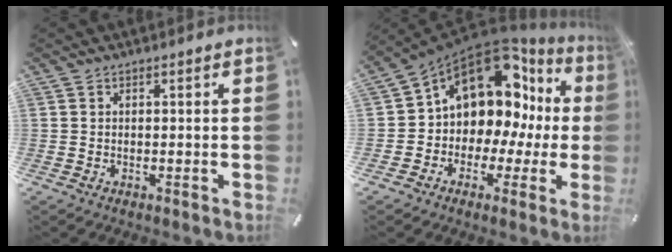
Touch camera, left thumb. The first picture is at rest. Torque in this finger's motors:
{"motor_torque": [1.82, 3.19, 1.80, -0.97, 0.48]}